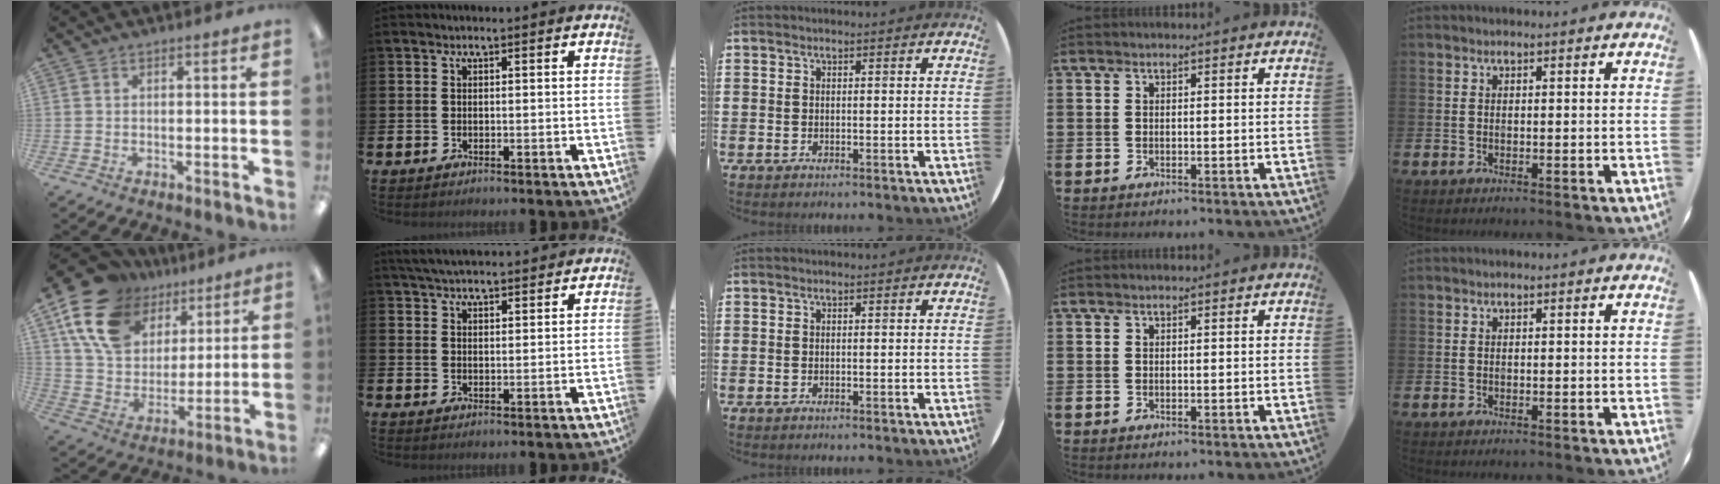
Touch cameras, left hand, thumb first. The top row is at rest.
{"thumb": {"total": 18.3, "force": [10.3, 12.3, 8.7], "torque": [-0.168, -0.039, 0.198]}, "index": {"total": 4.5, "force": [4.4, 0.6, 0.9], "torque": [-0.032, -0.011, 0.084]}}